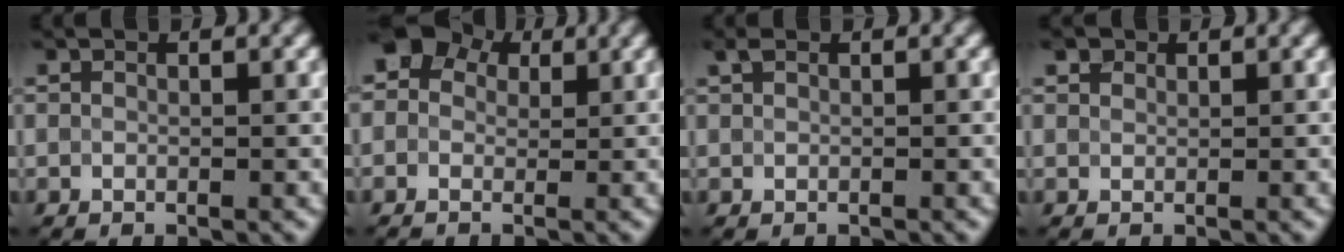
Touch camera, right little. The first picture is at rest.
{"total": 5.6, "force": [1.2, 4.9, 2.3], "torque": [-0.038, 0.028, -0.012]}
{"total": 0.6, "force": [0.4, 0.4, 0.3], "torque": [-0.006, 0.005, 0.004]}
{"total": 1.1, "force": [0.9, 0.6, 0.3], "torque": [-0.004, 0.003, 0.007]}